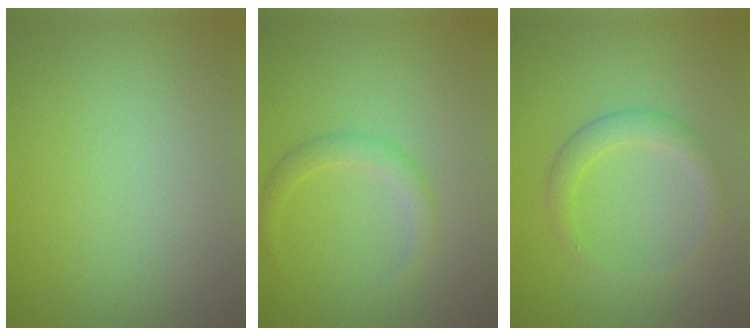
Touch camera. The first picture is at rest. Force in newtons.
{"total": 1.8, "press": 1.8, "slide": 0.2}
{"total": 2.2, "press": 2.2, "slide": 0.1}